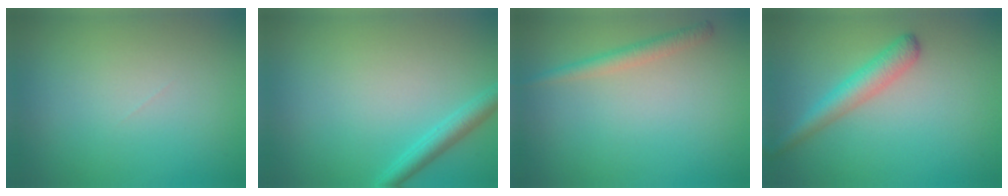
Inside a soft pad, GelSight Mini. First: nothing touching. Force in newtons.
{"total": 2.2, "press": 2.2, "slide": 0.1}
{"total": 1.8, "press": 1.8, "slide": 0.1}
{"total": 3.1, "press": 3.1, "slide": 0.1}